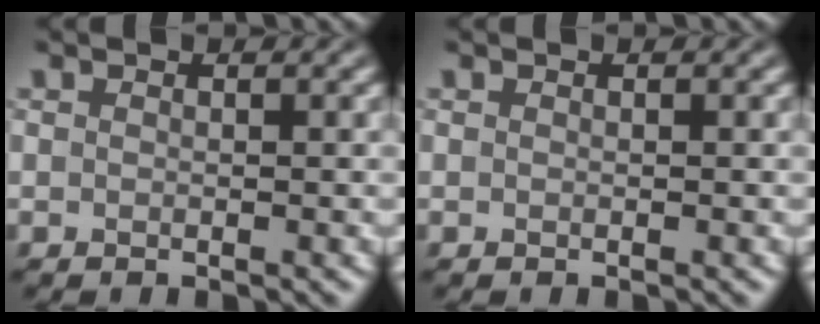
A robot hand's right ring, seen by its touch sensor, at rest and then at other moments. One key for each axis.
{"total": 0.0}